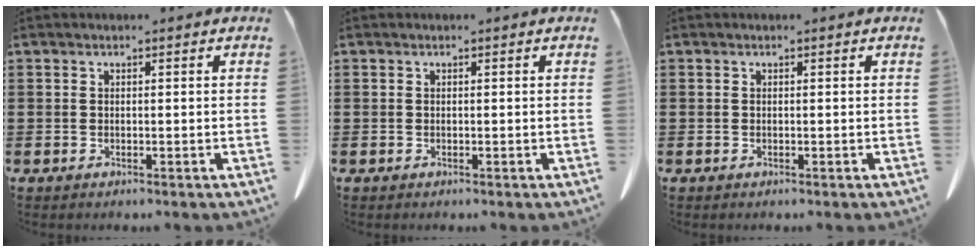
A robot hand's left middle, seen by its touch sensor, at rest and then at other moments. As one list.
[{"total": 0.0}, {"total": 0.0}]